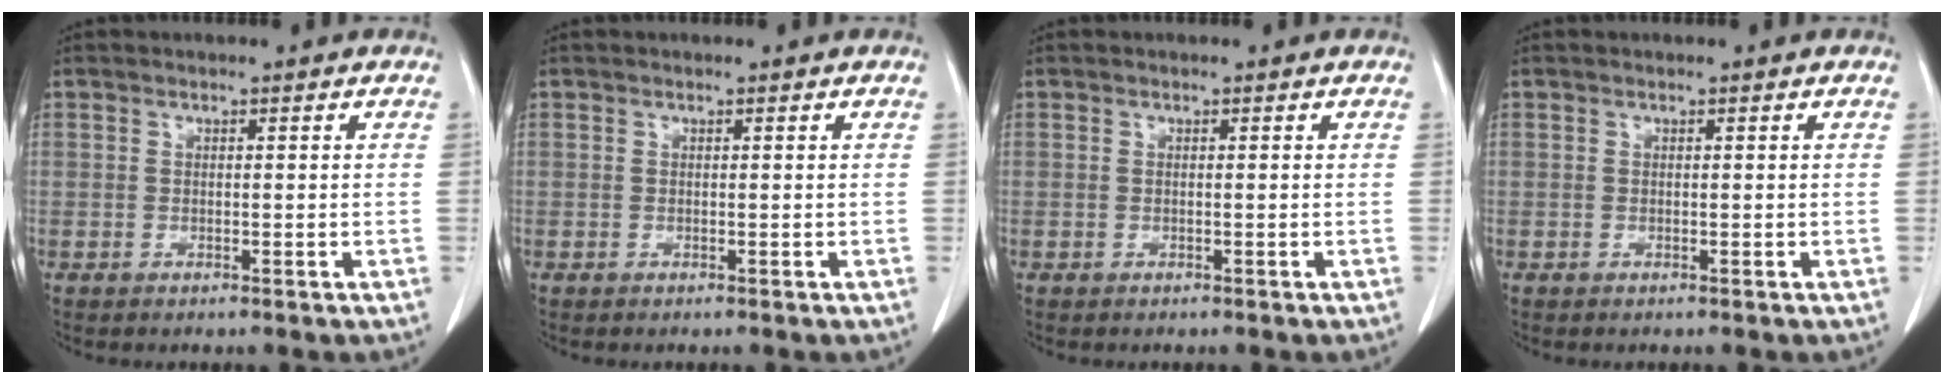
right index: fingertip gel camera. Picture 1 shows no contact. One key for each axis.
{"total": 0.0}
{"total": 0.0}
{"total": 0.0}